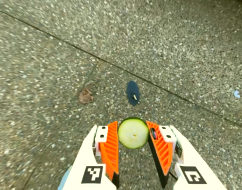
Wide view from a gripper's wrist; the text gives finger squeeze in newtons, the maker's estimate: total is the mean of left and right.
{"total": 7.1, "left": 6.9, "right": 7.4}